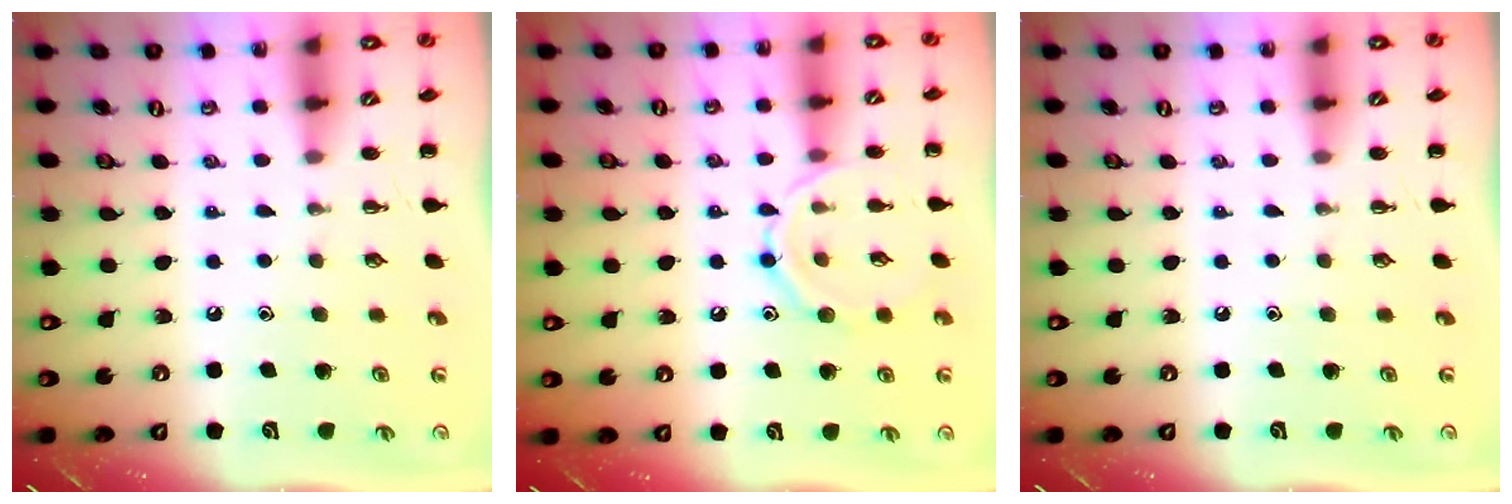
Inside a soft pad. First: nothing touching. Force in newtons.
{"total": 10.7, "press": 10.6, "slide": 0.6}
{"total": 0.0}